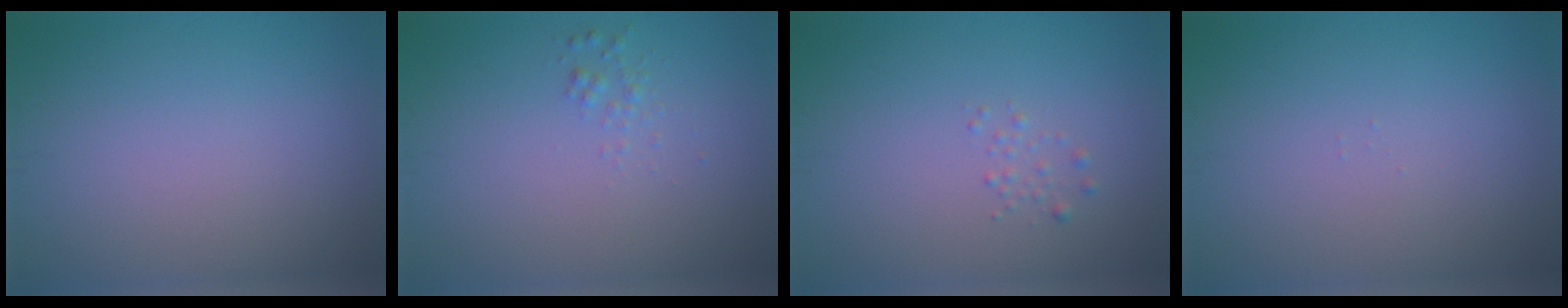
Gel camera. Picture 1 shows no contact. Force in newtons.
{"total": 0.8, "press": 0.8, "slide": 0.0}
{"total": 0.8, "press": 0.8, "slide": 0.0}
{"total": 0.0}